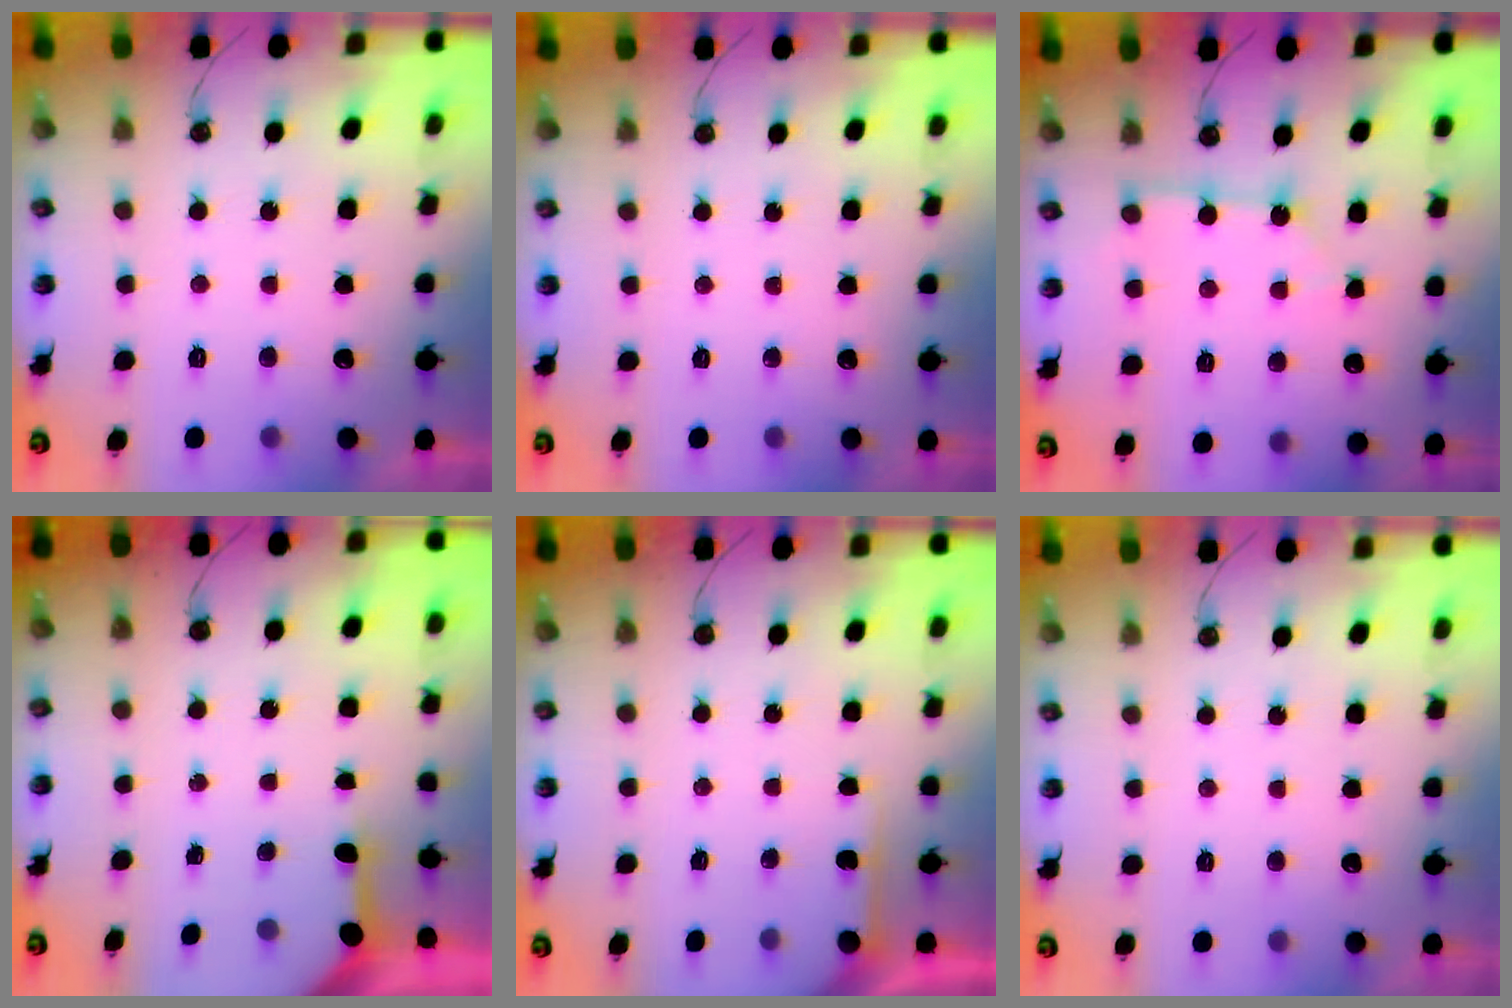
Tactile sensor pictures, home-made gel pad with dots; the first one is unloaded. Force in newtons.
{"total": 0.0}
{"total": 4.6, "press": 4.5, "slide": 0.4}
{"total": 3.3, "press": 3.3, "slide": 0.4}
{"total": 4.3, "press": 4.3, "slide": 0.2}
{"total": 0.0}